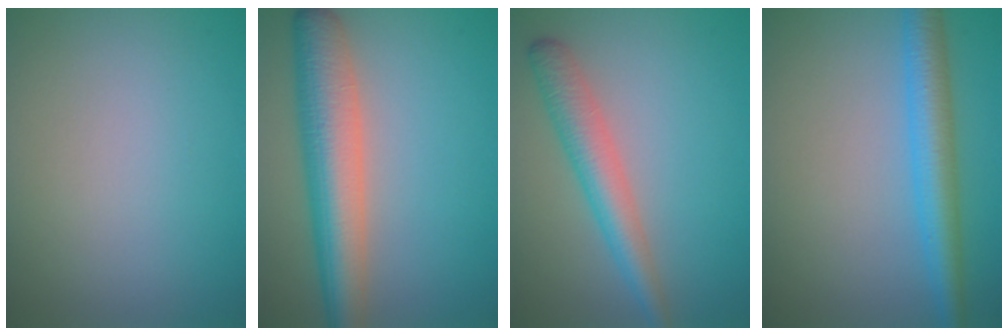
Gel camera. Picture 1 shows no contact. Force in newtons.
{"total": 7.6, "press": 7.6, "slide": 0.4}
{"total": 4.0, "press": 4.0, "slide": 0.1}
{"total": 4.9, "press": 4.9, "slide": 0.3}